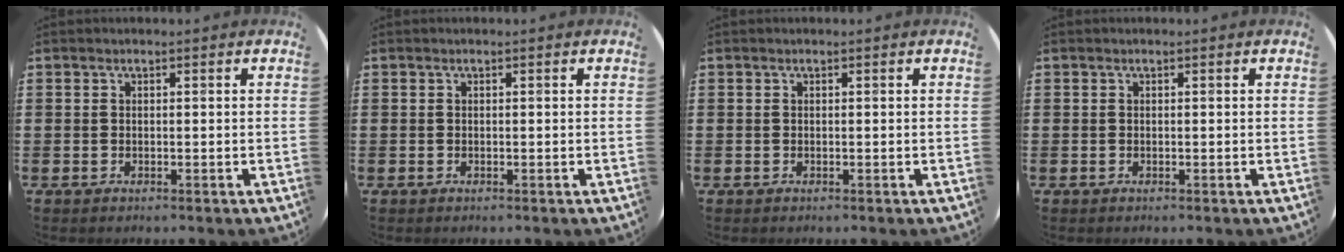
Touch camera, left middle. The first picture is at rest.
{"total": 0.0}
{"total": 0.0}
{"total": 0.0}